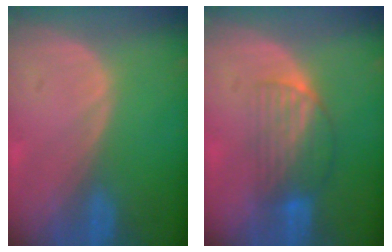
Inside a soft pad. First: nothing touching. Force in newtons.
{"total": 6.6, "press": 5.7, "slide": 3.3}